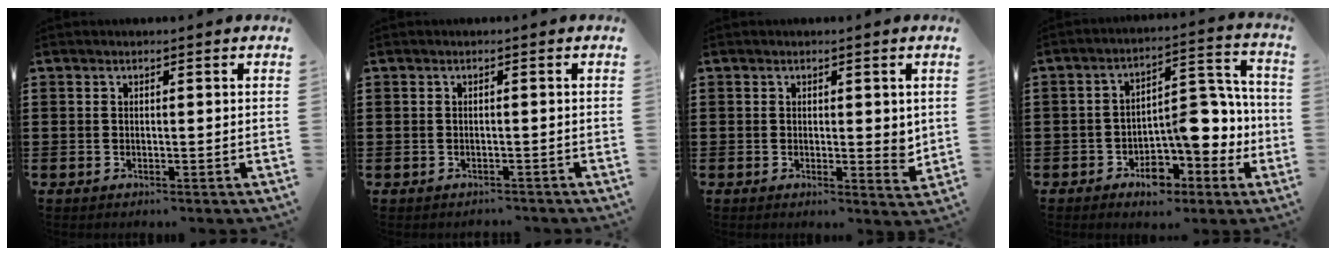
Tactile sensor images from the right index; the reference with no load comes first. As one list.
[{"total": 0.8, "force": [-0.6, 0.4, -0.1], "torque": [-0.001, 0.003, -0.015]}, {"total": 2.4, "force": [0.8, 1.2, 1.9], "torque": [-0.021, -0.002, 0.011]}, {"total": 11.0, "force": [-3.6, 6.7, 8.0], "torque": [-0.101, 0.010, -0.058]}]